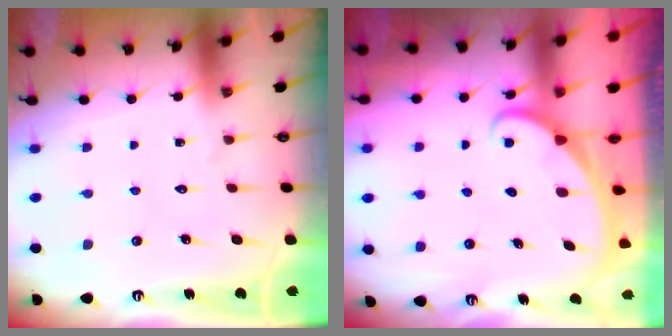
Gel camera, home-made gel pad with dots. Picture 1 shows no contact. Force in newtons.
{"total": 1.7, "press": 1.7, "slide": 0.1}